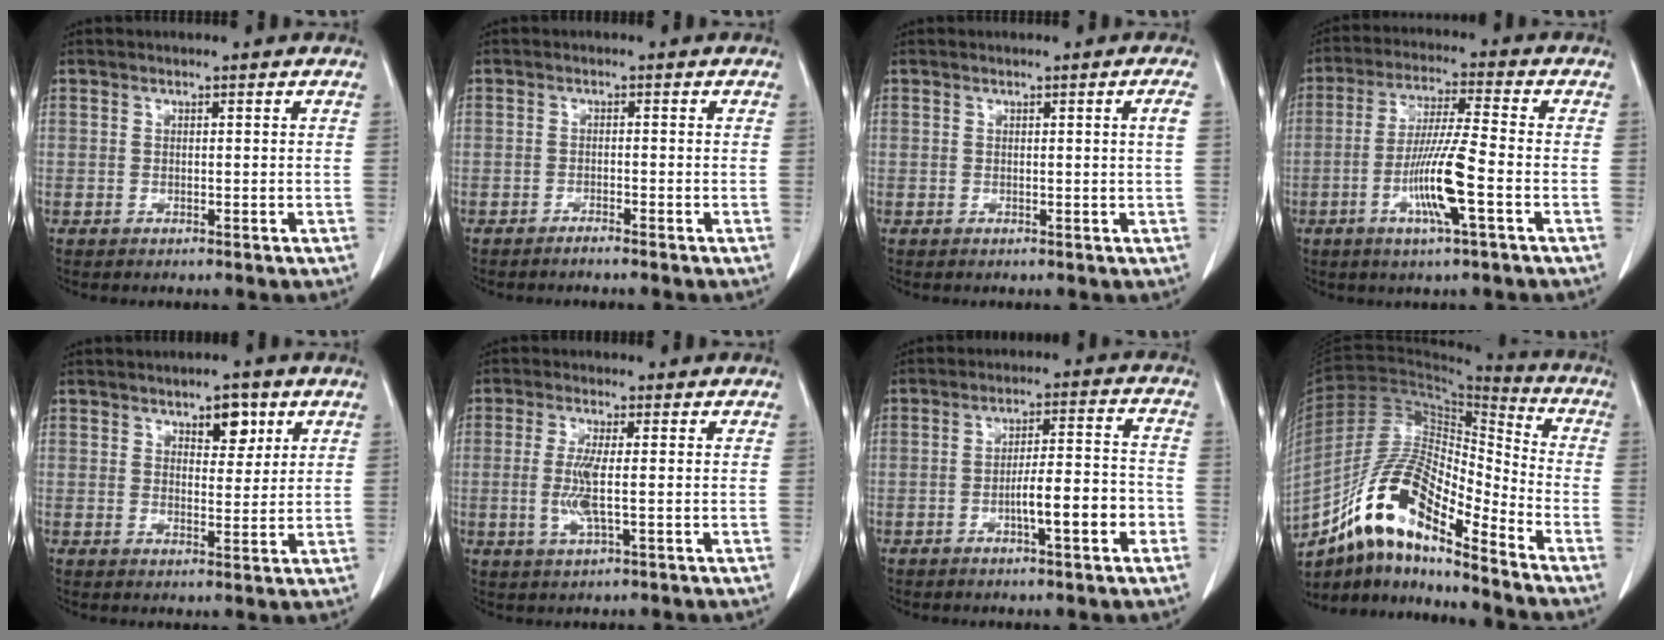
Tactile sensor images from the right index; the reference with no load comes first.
{"total": 1.3, "force": [-1.2, -0.1, 0.5], "torque": [-0.010, 0.000, -0.019]}
{"total": 1.4, "force": [0.3, -0.5, 1.3], "torque": [-0.019, -0.002, 0.007]}
{"total": 10.0, "force": [-3.2, -0.1, 9.5], "torque": [-0.183, -0.009, -0.060]}
{"total": 4.5, "force": [2.5, 2.1, 3.0], "torque": [-0.039, 0.001, 0.038]}
{"total": 4.7, "force": [-0.3, 0.5, 4.6], "torque": [-0.103, -0.008, -0.002]}
{"total": 8.1, "force": [-3.0, 1.0, 7.4], "torque": [-0.116, 0.016, -0.042]}
{"total": 15.5, "force": [-10.5, 3.3, 10.9], "torque": [-0.211, 0.022, -0.187]}